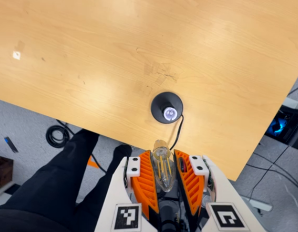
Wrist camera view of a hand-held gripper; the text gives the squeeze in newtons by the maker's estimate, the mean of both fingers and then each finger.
{"total": 12.0, "left": 13.3, "right": 10.8}